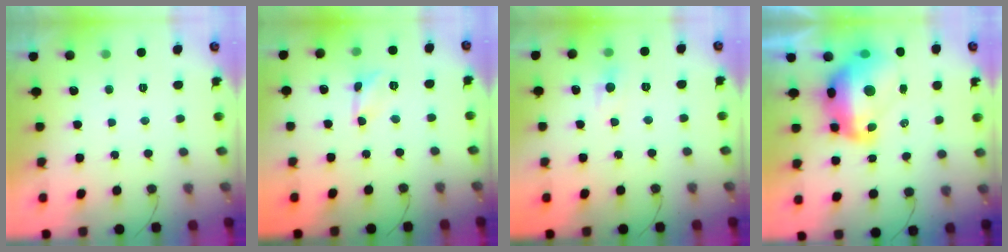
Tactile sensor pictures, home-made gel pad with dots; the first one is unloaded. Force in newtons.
{"total": 2.3, "press": 2.3, "slide": 0.2}
{"total": 5.6, "press": 5.5, "slide": 0.7}
{"total": 16.3, "press": 16.2, "slide": 1.6}